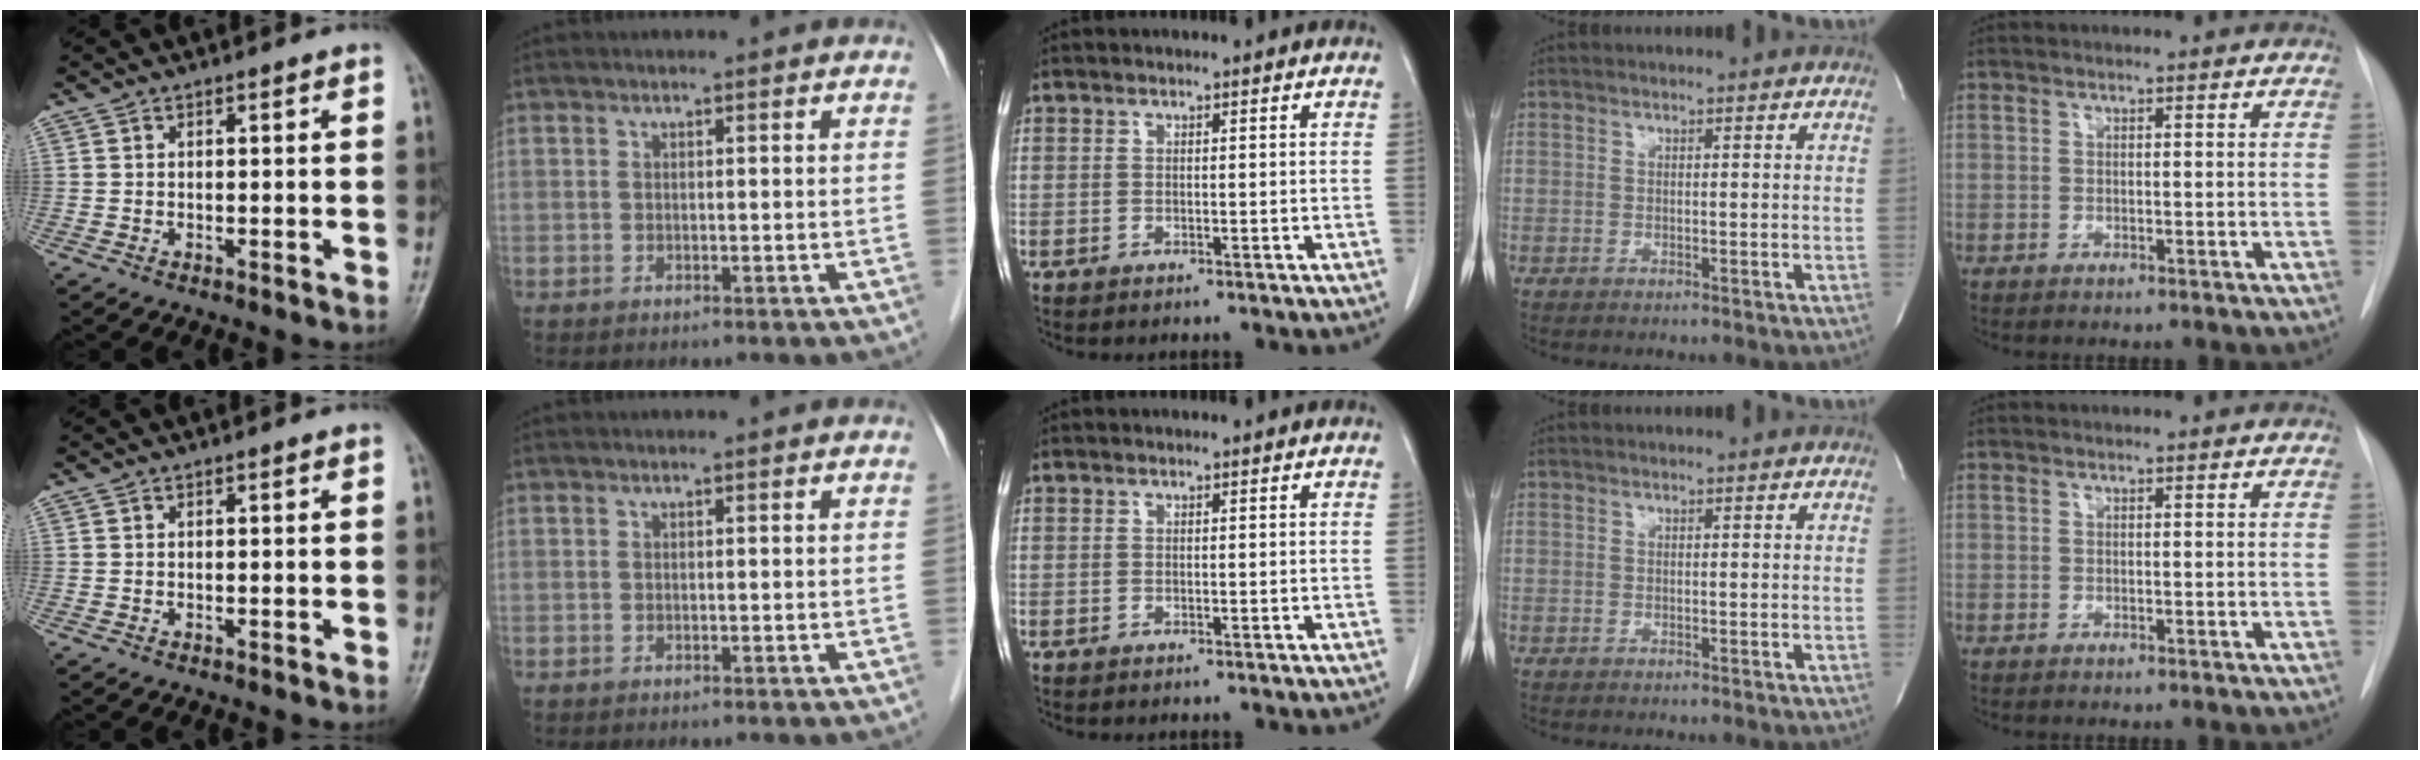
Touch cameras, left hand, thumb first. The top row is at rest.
{}